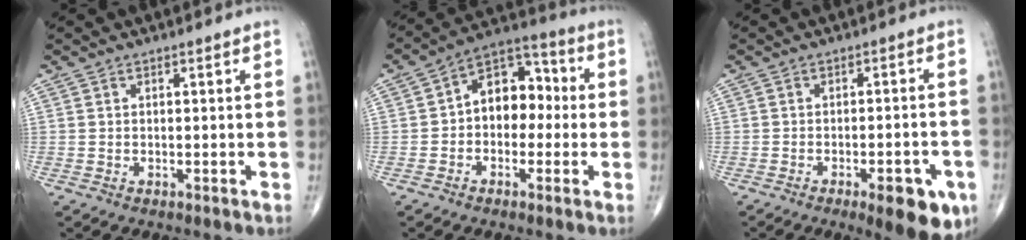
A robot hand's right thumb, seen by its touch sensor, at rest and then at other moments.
{"total": 11.1, "force": [0.0, 7.7, 8.0], "torque": [-0.083, 0.042, -0.017]}
{"total": 10.1, "force": [-4.9, 3.3, 8.2], "torque": [-0.086, 0.012, -0.058]}